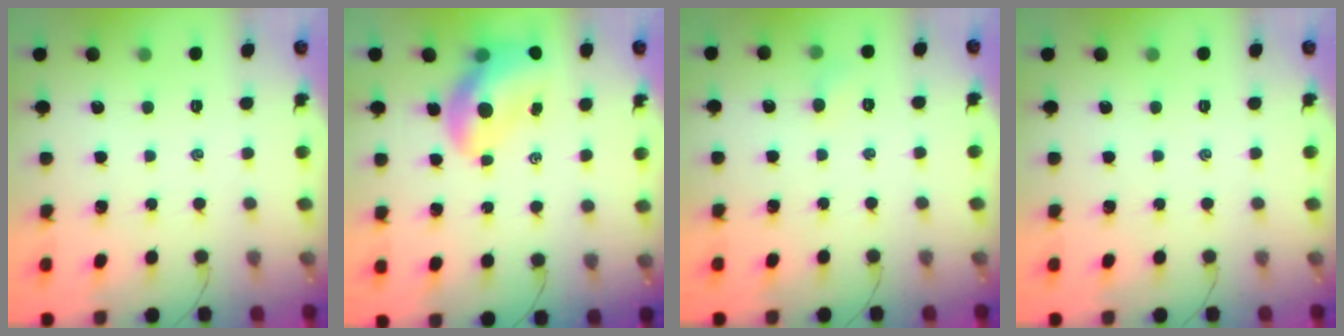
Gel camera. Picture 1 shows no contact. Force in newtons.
{"total": 12.1, "press": 11.6, "slide": 3.3}
{"total": 3.0, "press": 2.8, "slide": 1.0}
{"total": 0.0}